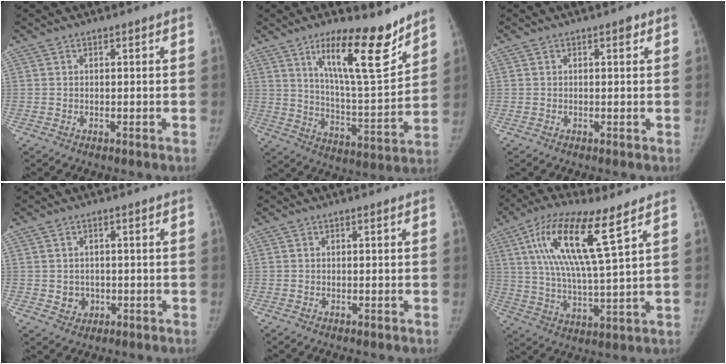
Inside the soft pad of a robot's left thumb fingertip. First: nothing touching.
{"total": 17.3, "force": [11.4, 4.2, 12.3], "torque": [-0.165, -0.082, 0.195]}
{"total": 1.1, "force": [0.5, 0.6, 0.7], "torque": [-0.005, 0.000, 0.005]}
{"total": 3.2, "force": [-0.4, 2.9, 1.1], "torque": [-0.002, 0.002, 0.002]}
{"total": 0.0}
{"total": 16.0, "force": [7.4, 3.2, 13.8], "torque": [-0.273, -0.022, 0.138]}